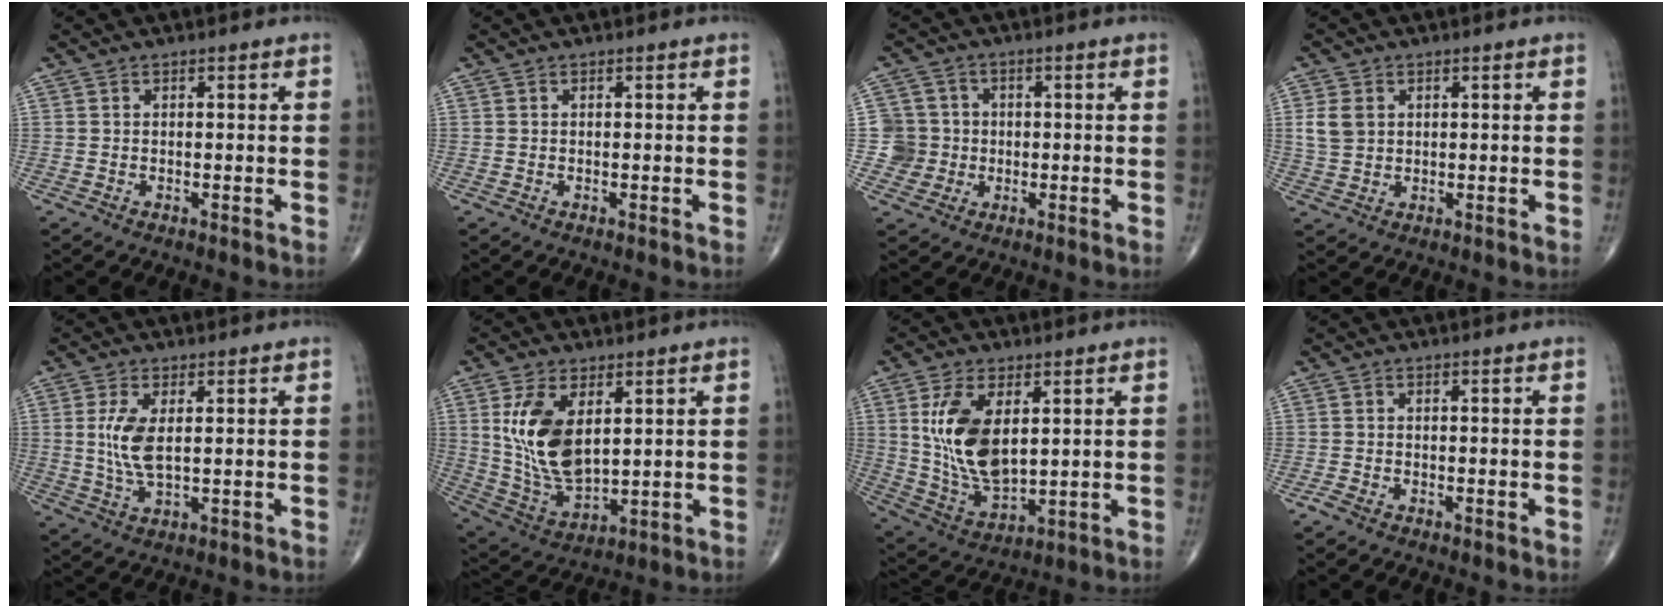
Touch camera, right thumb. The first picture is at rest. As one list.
[{"total": 0.0}, {"total": 5.9, "force": [-0.5, 5.9, 0.0], "torque": [0.031, 0.013, -0.015]}, {"total": 4.6, "force": [1.2, 3.6, 2.7], "torque": [-0.046, -0.001, 0.027]}, {"total": 6.7, "force": [0.9, 2.8, 6.0], "torque": [-0.133, -0.009, 0.022]}, {"total": 14.3, "force": [3.5, 7.7, 11.4], "torque": [-0.214, -0.021, 0.083]}, {"total": 14.7, "force": [3.3, 7.8, 12.0], "torque": [-0.221, -0.021, 0.077]}, {"total": 1.5, "force": [-1.1, 0.7, 0.8], "torque": [-0.018, -0.001, -0.023]}]